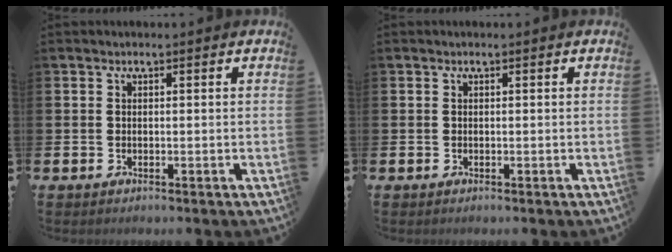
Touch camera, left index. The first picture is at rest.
{"total": 0.0}